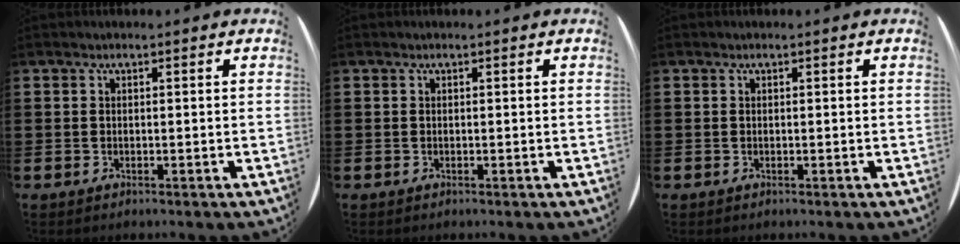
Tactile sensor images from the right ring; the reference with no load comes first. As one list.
[{"total": 0.0}, {"total": 0.0}]